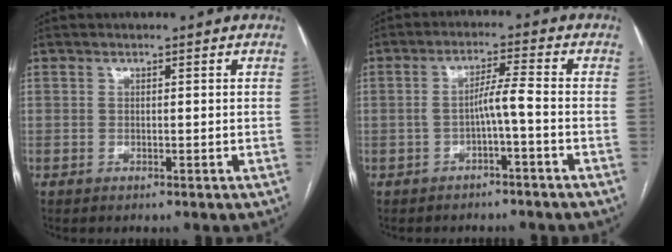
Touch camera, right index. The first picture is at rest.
{"total": 3.9, "force": [-1.4, -0.3, 3.6], "torque": [-0.063, 0.016, -0.022]}